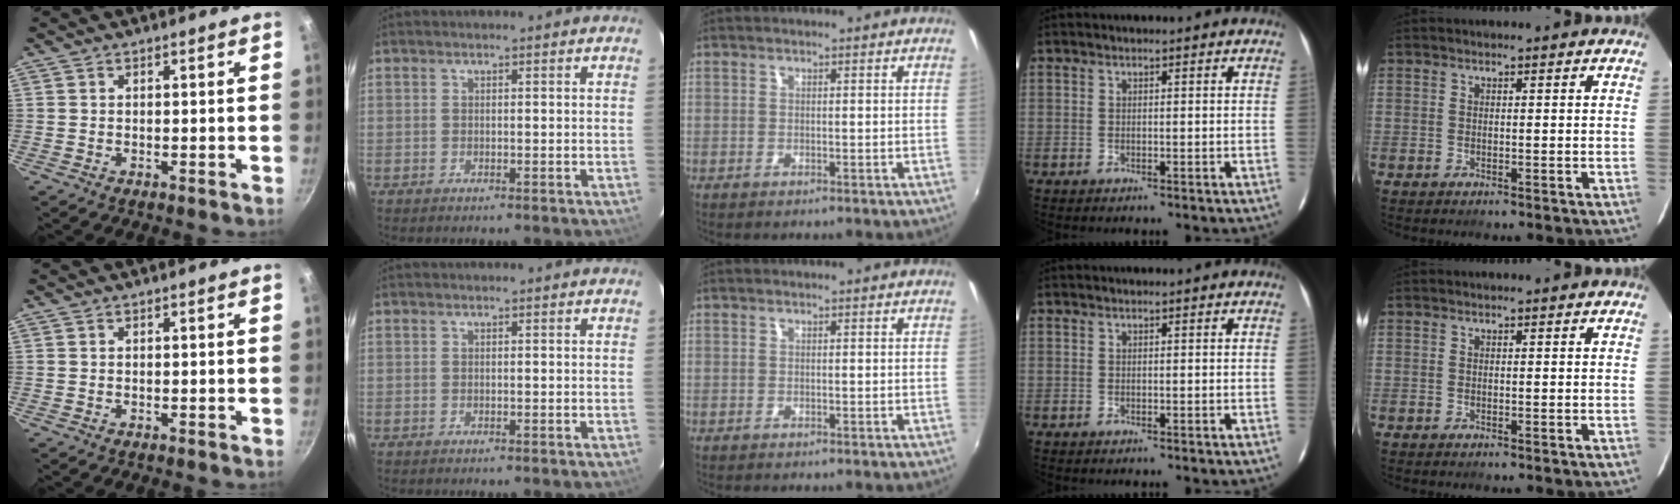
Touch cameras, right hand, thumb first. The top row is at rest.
{}